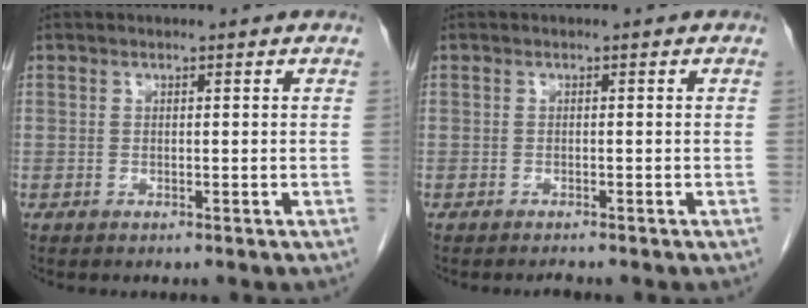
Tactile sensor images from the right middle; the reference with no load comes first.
{"total": 0.8, "force": [-0.7, 0.0, 0.2], "torque": [-0.007, -0.003, -0.008]}